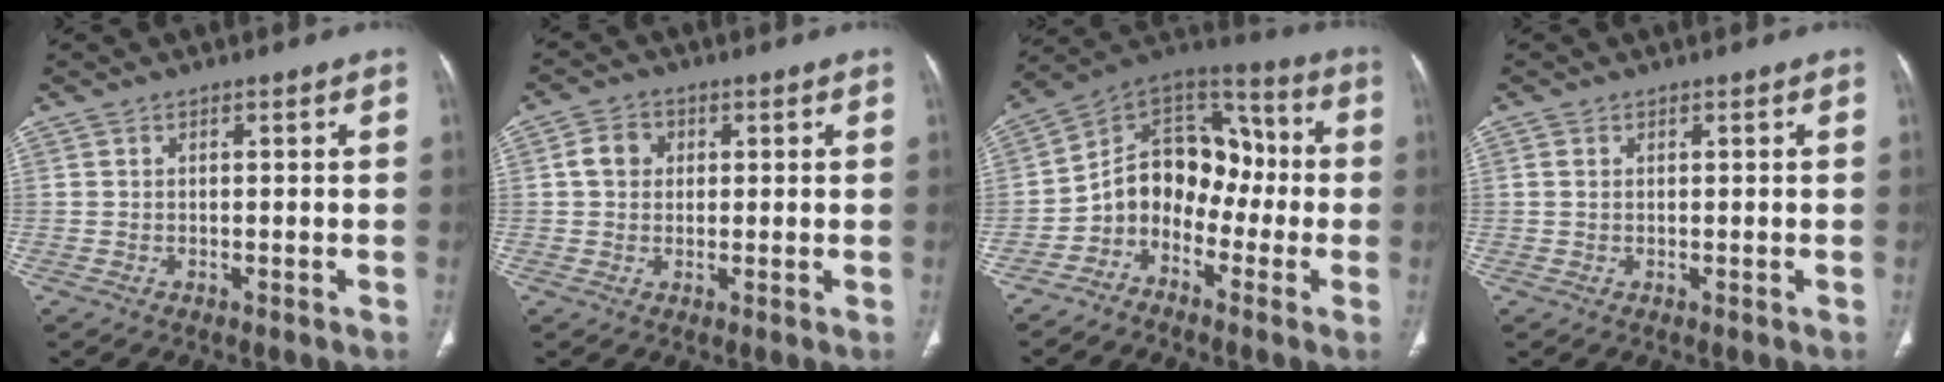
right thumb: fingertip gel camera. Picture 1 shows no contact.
{"total": 4.4, "force": [0.8, 3.7, 2.2], "torque": [-0.026, 0.007, 0.011]}
{"total": 13.3, "force": [-3.8, 10.0, 7.9], "torque": [-0.085, 0.080, -0.082]}
{"total": 1.0, "force": [0.2, 0.7, 0.6], "torque": [-0.017, 0.001, 0.006]}